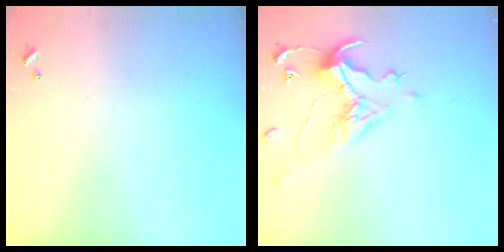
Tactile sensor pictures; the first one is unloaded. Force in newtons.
{"total": 1.0, "press": 0.2, "slide": 1.0}